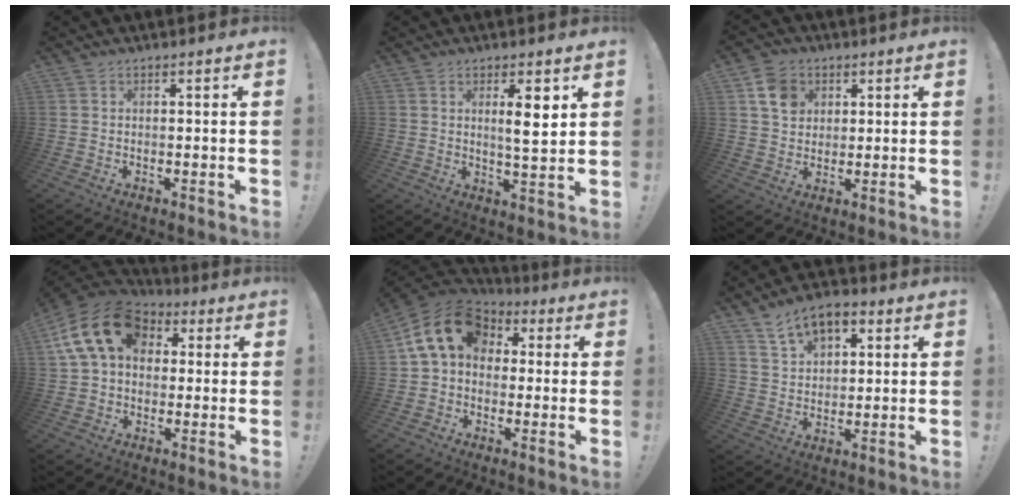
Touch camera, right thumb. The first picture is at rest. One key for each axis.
{"total": 6.5, "fx": 2.3, "fy": 0.8, "fz": 6.1, "tx": -0.091, "ty": -0.017, "tz": 0.030}
{"total": 8.4, "fx": 3.7, "fy": 6.8, "fz": 3.3, "tx": -0.045, "ty": -0.010, "tz": 0.073}
{"total": 17.4, "fx": 5.0, "fy": 12.1, "fz": 11.4, "tx": -0.188, "ty": -0.004, "tz": 0.091}
{"total": 14.4, "fx": 3.4, "fy": 10.3, "fz": 9.5, "tx": -0.178, "ty": 0.004, "tz": 0.062}
{"total": 10.2, "fx": 5.8, "fy": 6.2, "fz": 5.8, "tx": -0.087, "ty": -0.018, "tz": 0.108}